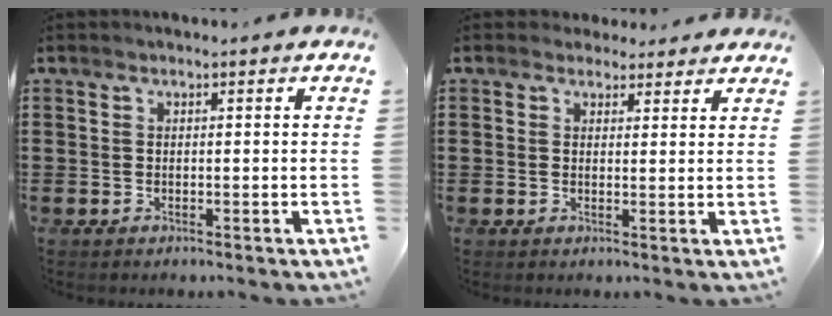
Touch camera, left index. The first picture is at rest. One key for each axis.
{"total": 2.8, "fx": 2.3, "fy": 1.6, "fz": 0.1, "tx": -0.002, "ty": 0.002, "tz": 0.042}